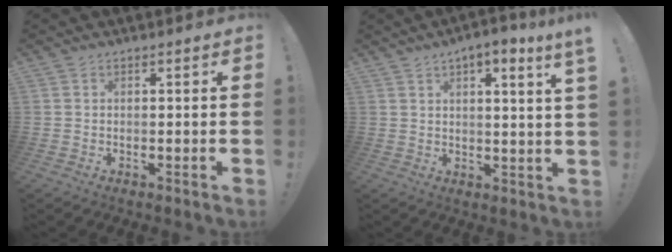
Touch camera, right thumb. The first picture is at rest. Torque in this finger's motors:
{"motor_torque": [-0.43, 0.65, 0.15, 0.33, 0.04]}